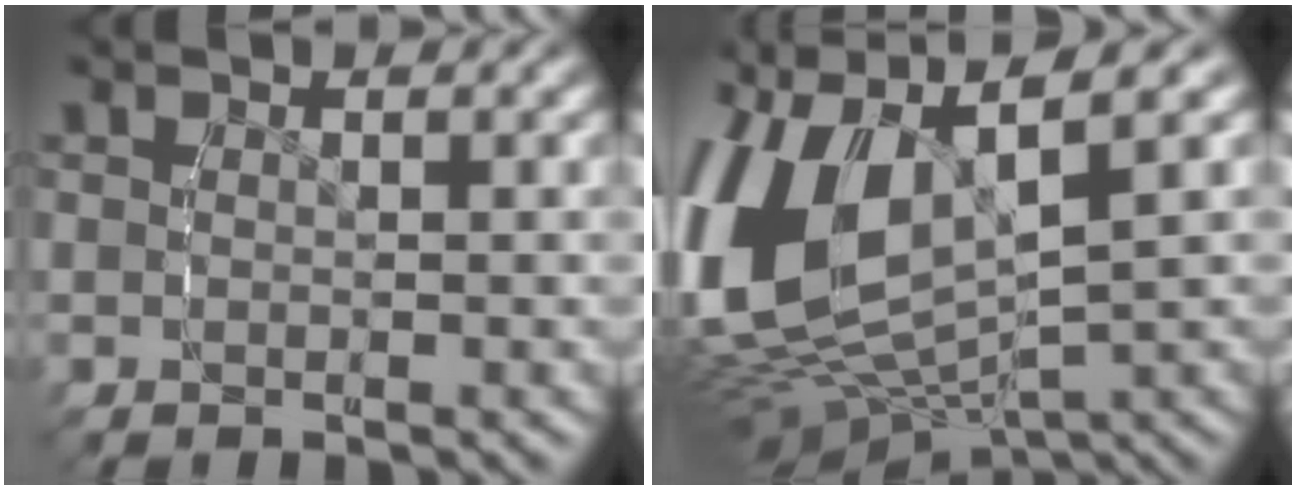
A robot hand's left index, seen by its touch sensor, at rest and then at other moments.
{"total": 12.5, "force": [-0.5, 8.9, 8.7], "torque": [-0.216, -0.027, -0.003]}